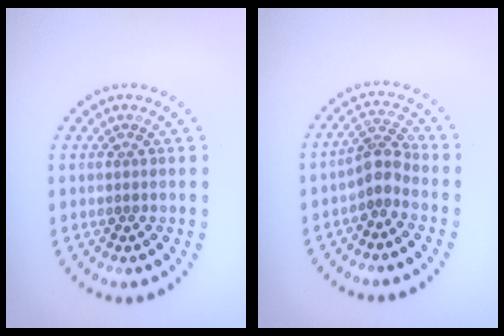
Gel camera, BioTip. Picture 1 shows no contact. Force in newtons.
{"total": 2.5, "press": 2.0, "slide": 1.6}